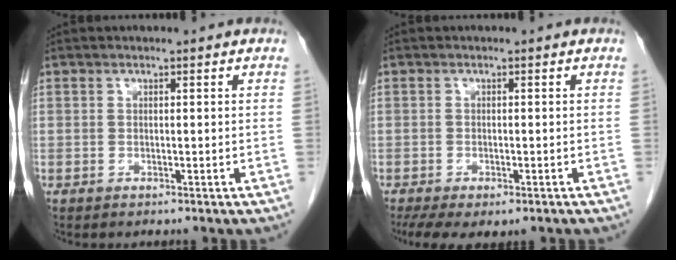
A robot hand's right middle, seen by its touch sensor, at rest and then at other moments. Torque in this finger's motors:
{"motor_torque": [0.80, -0.51, 0.13, 0.05]}